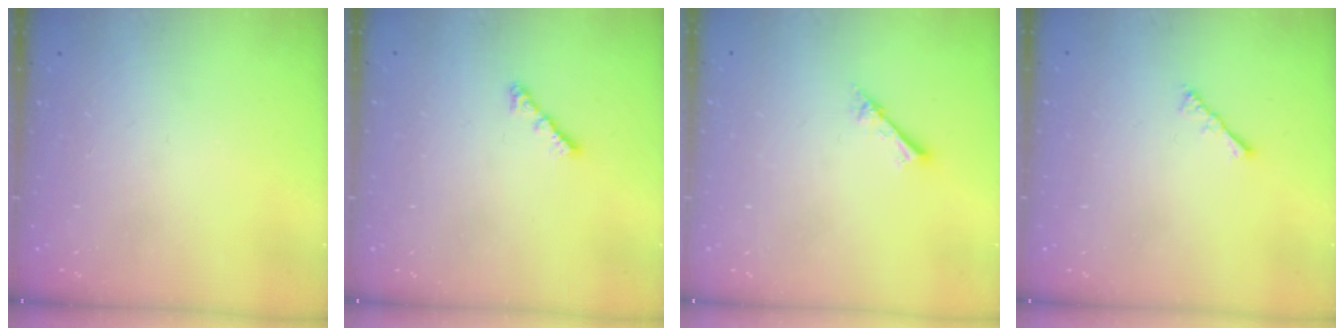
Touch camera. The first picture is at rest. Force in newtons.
{"total": 3.0, "press": 2.9, "slide": 0.6}
{"total": 2.1, "press": 2.1, "slide": 0.2}
{"total": 2.2, "press": 2.1, "slide": 0.5}